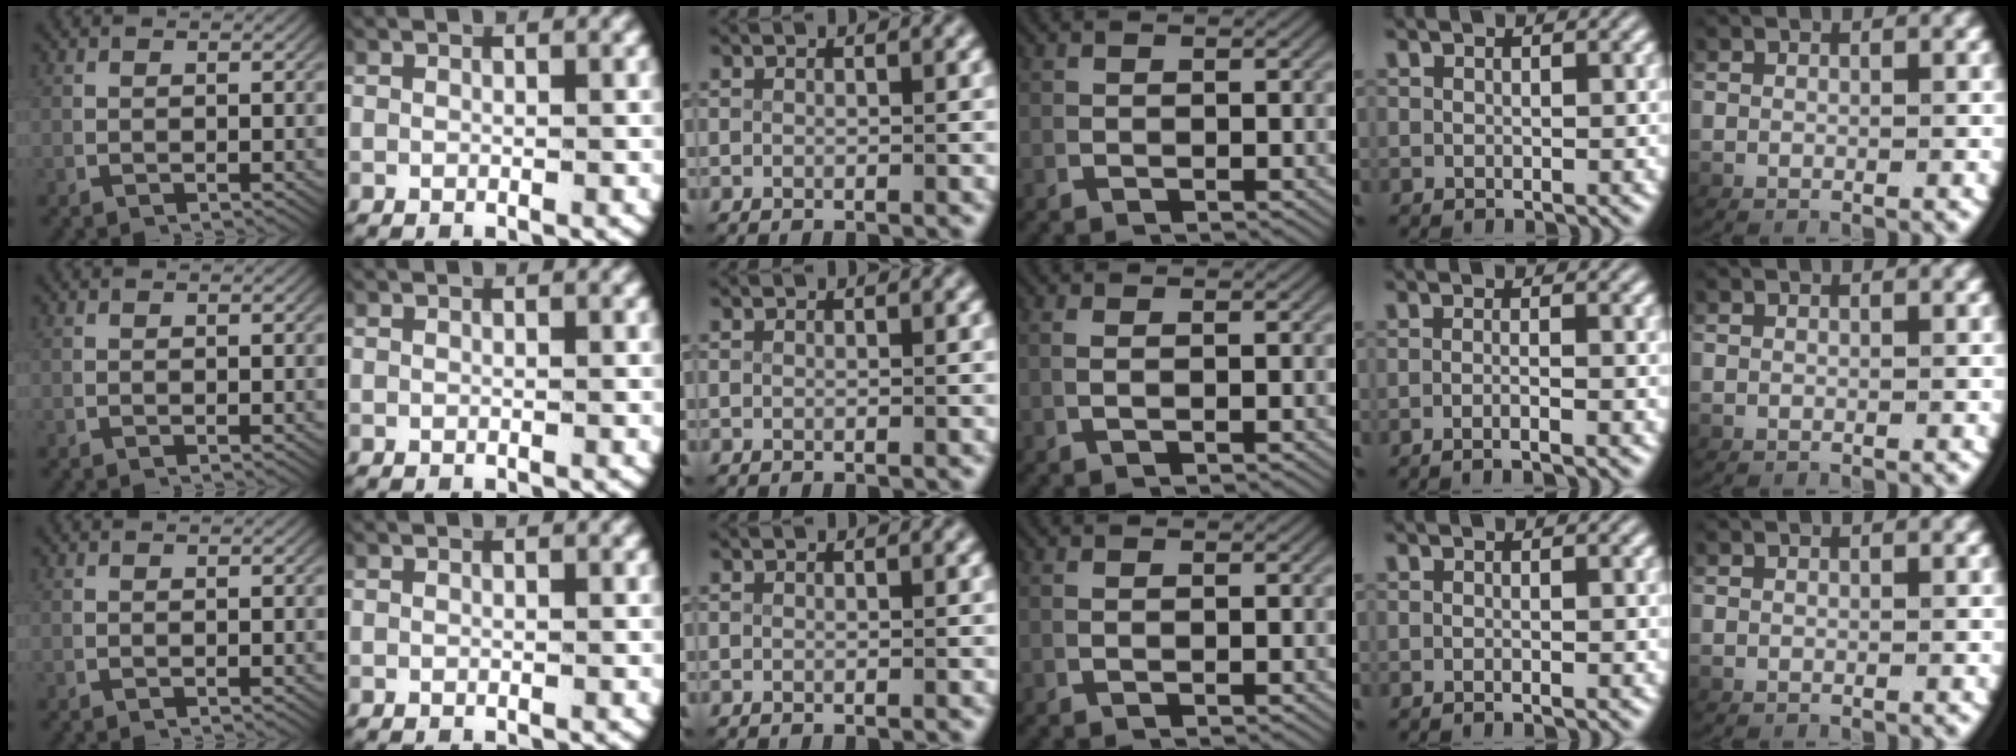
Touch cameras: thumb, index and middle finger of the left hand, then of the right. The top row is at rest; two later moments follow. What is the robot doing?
{"motion": "lift_and_place", "object": "scissors"}